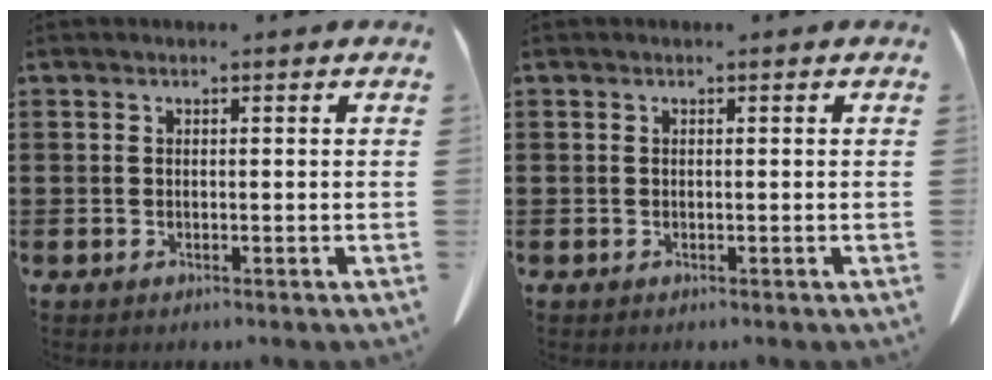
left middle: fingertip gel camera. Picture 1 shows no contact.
{"total": 0.0}